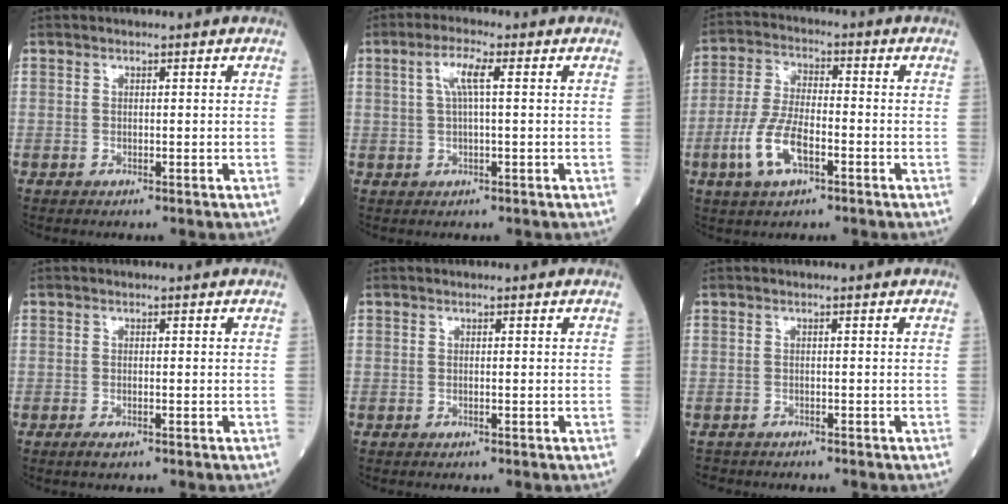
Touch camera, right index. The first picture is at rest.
{"total": 4.0, "force": [1.0, 0.5, 3.9], "torque": [-0.080, 0.013, 0.021]}
{"total": 8.7, "force": [-3.3, 3.2, 7.4], "torque": [-0.160, 0.000, -0.064]}
{"total": 1.3, "force": [-0.7, 0.3, 1.1], "torque": [-0.019, -0.002, -0.010]}
{"total": 0.0}
{"total": 1.8, "force": [-1.7, 0.6, -0.1], "torque": [-0.002, -0.003, -0.028]}